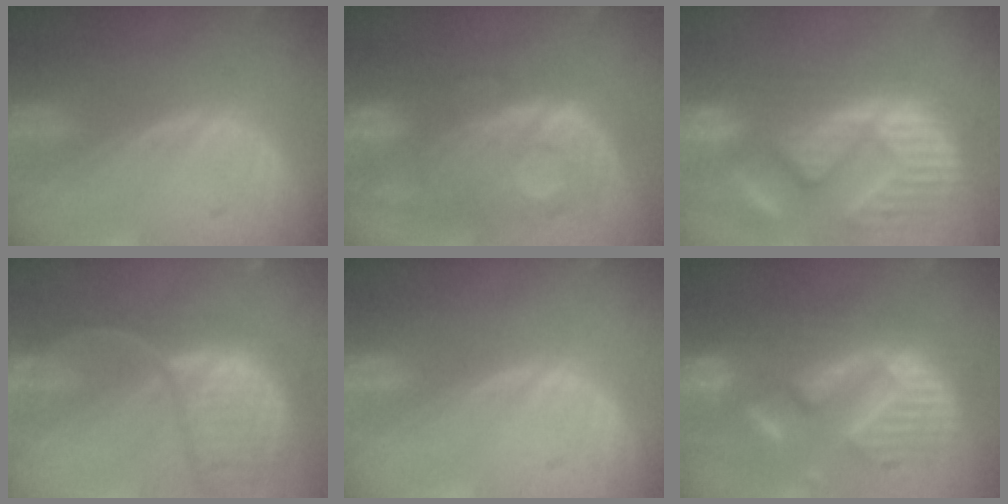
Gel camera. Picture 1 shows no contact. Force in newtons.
{"total": 11.5, "press": 9.8, "slide": 6.0}
{"total": 13.9, "press": 12.0, "slide": 7.0}
{"total": 10.9, "press": 9.8, "slide": 4.8}
{"total": 0.0}
{"total": 12.9, "press": 12.8, "slide": 1.4}